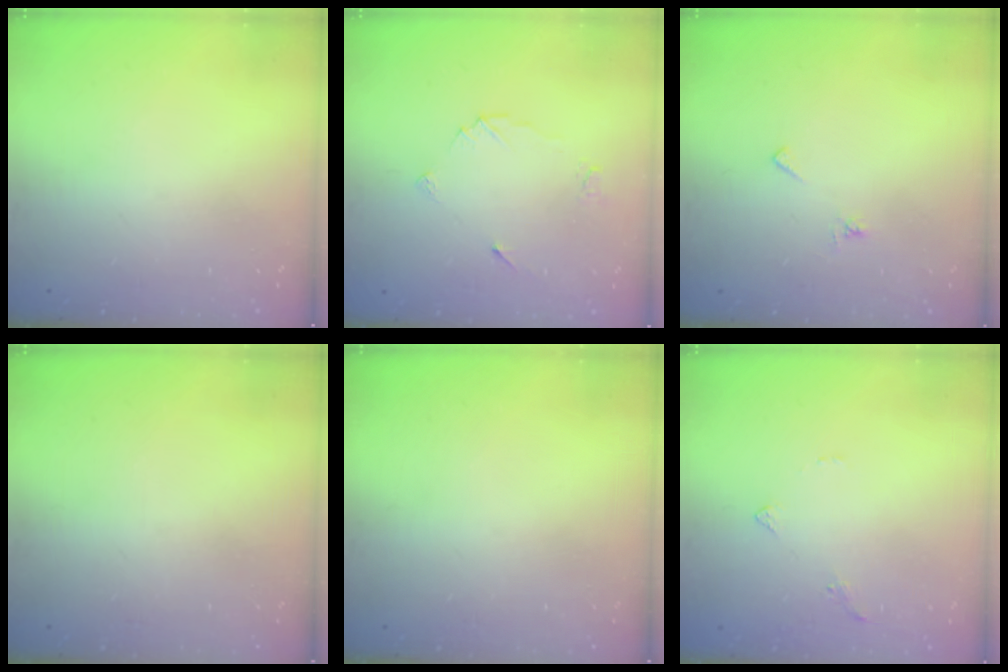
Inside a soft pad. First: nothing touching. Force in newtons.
{"total": 5.1, "press": 5.1, "slide": 0.5}
{"total": 4.3, "press": 4.3, "slide": 0.4}
{"total": 0.0}
{"total": 0.0}
{"total": 1.4, "press": 1.4, "slide": 0.4}